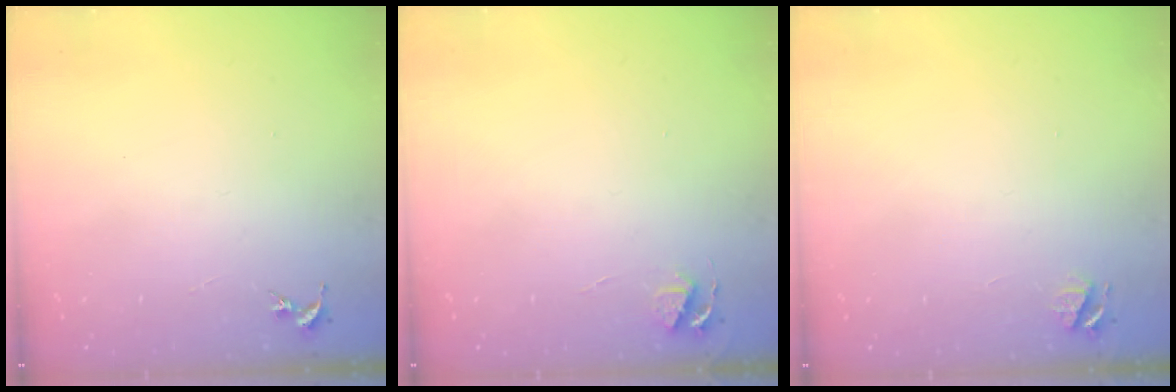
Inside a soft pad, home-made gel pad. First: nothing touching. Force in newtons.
{"total": 3.9, "press": 3.8, "slide": 0.5}
{"total": 3.9, "press": 3.9, "slide": 0.4}